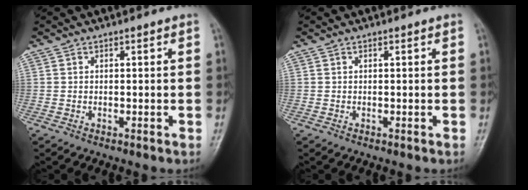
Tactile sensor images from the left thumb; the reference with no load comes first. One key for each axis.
{"total": 0.0}